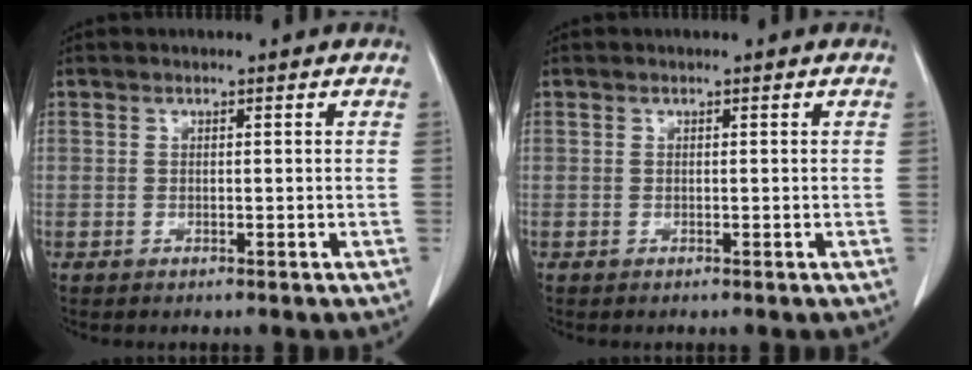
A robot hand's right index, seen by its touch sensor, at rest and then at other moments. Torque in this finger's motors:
{"motor_torque": [0.00, 0.00, 0.00, 0.00]}